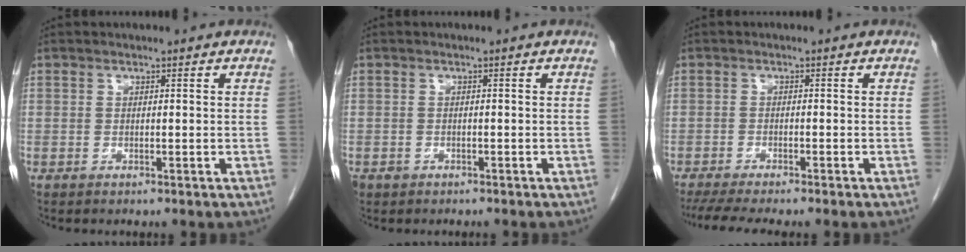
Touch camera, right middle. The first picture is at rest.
{"total": 1.0, "force": [-0.7, 0.7, 0.1], "torque": [-0.009, 0.002, -0.010]}
{"total": 7.7, "force": [-6.4, 0.2, 4.2], "torque": [-0.055, -0.014, -0.101]}